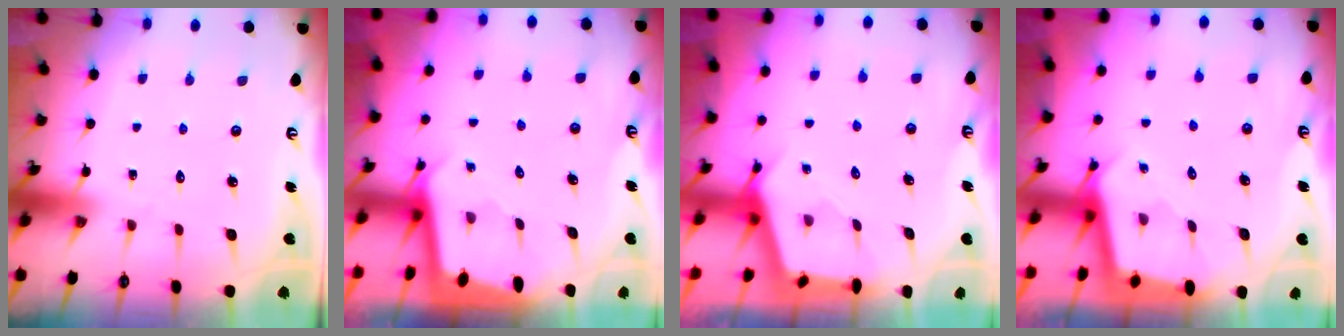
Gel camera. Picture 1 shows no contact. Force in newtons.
{"total": 1.9, "press": 1.9, "slide": 0.1}
{"total": 2.8, "press": 2.7, "slide": 0.4}
{"total": 2.4, "press": 2.4, "slide": 0.2}